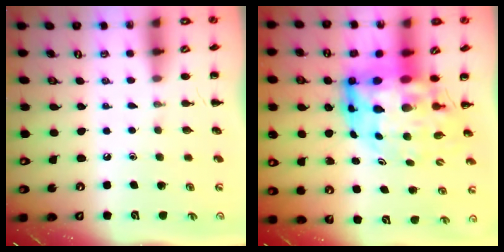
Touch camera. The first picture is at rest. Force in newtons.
{"total": 14.3, "press": 13.7, "slide": 4.3}